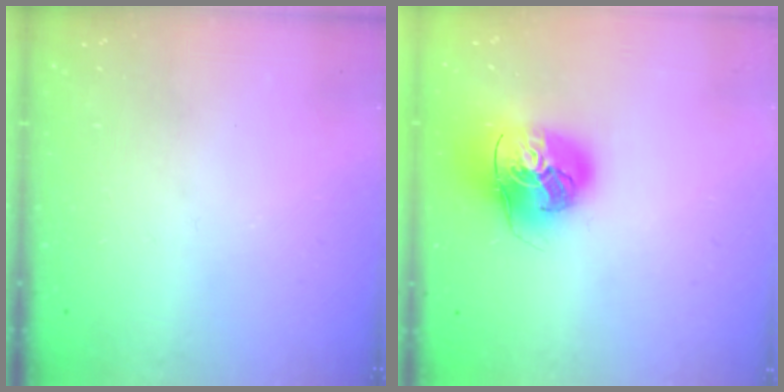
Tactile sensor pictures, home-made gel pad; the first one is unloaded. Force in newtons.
{"total": 16.4, "press": 16.2, "slide": 2.5}